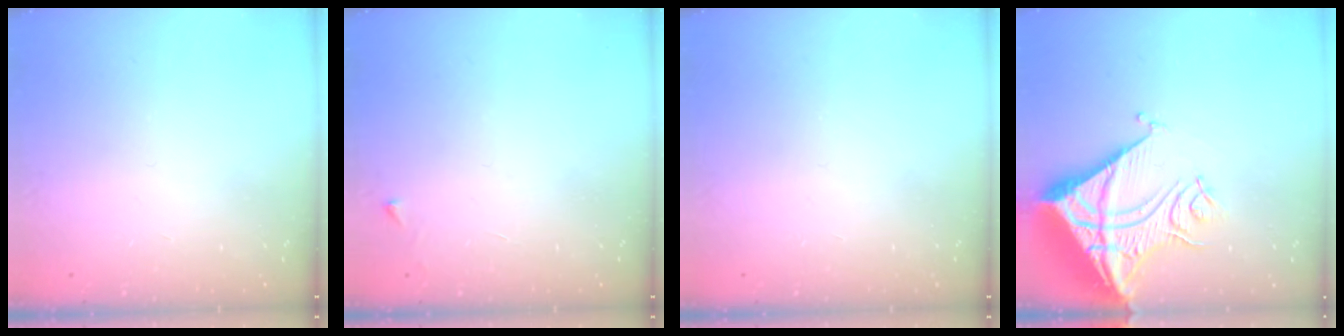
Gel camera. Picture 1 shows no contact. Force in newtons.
{"total": 2.6, "press": 2.6, "slide": 0.3}
{"total": 0.0}
{"total": 18.3, "press": 18.1, "slide": 2.4}